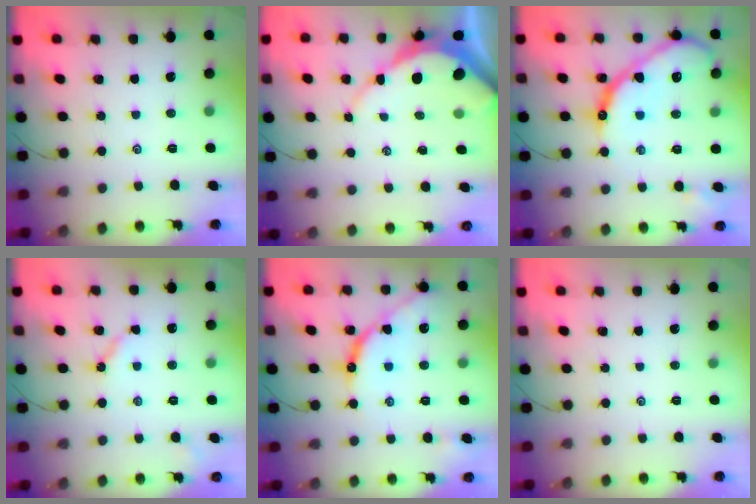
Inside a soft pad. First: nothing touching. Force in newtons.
{"total": 8.6, "press": 8.6, "slide": 0.8}
{"total": 19.8, "press": 19.7, "slide": 1.6}
{"total": 5.3, "press": 5.2, "slide": 0.7}
{"total": 11.8, "press": 11.8, "slide": 1.1}
{"total": 0.0}